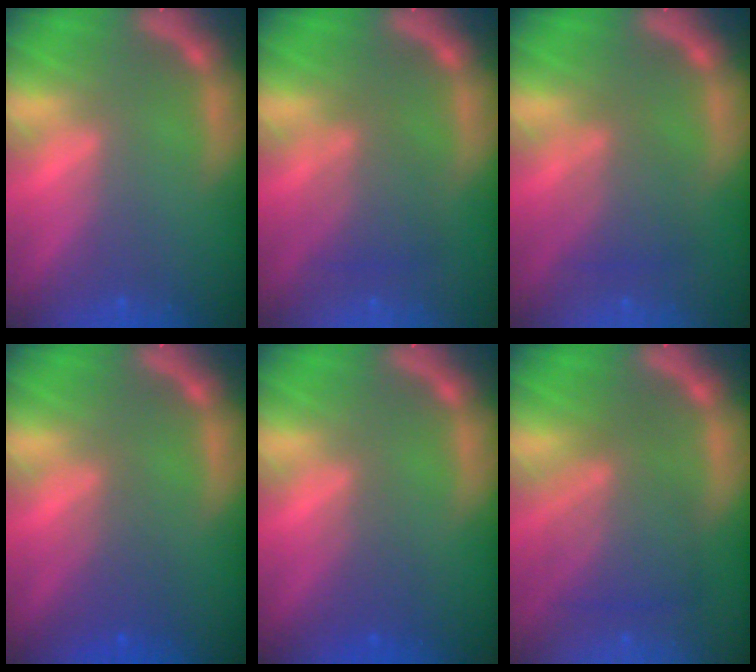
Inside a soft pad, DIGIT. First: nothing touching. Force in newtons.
{"total": 3.4}
{"total": 3.4}
{"total": 2.5}
{"total": 2.0}
{"total": 6.0}